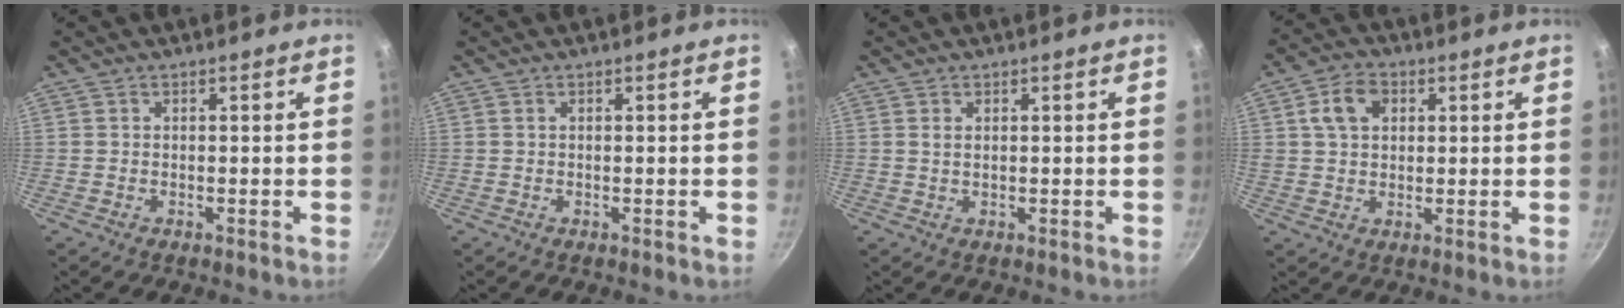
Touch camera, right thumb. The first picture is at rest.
{"total": 0.0}
{"total": 1.0, "force": [0.4, 0.5, 0.8], "torque": [-0.015, 0.000, 0.007]}
{"total": 7.0, "force": [2.1, 5.1, 4.3], "torque": [-0.061, 0.007, 0.031]}